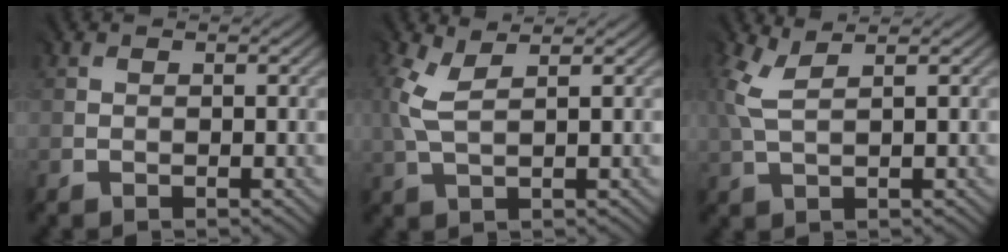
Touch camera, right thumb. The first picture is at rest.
{"total": 2.9, "force": [1.5, 0.7, 2.4], "torque": [-0.067, 0.006, 0.032]}
{"total": 2.7, "force": [1.6, 0.6, 2.1], "torque": [-0.056, 0.008, 0.036]}